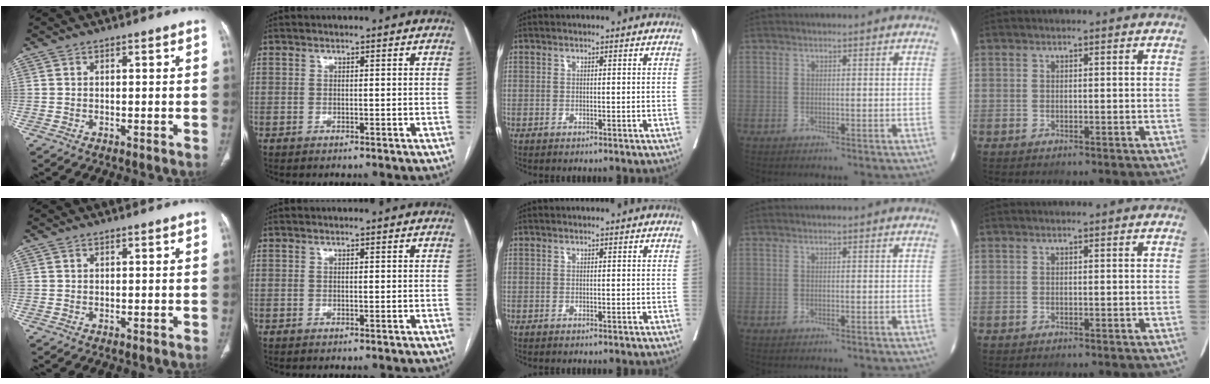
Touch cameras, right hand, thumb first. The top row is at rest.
{}